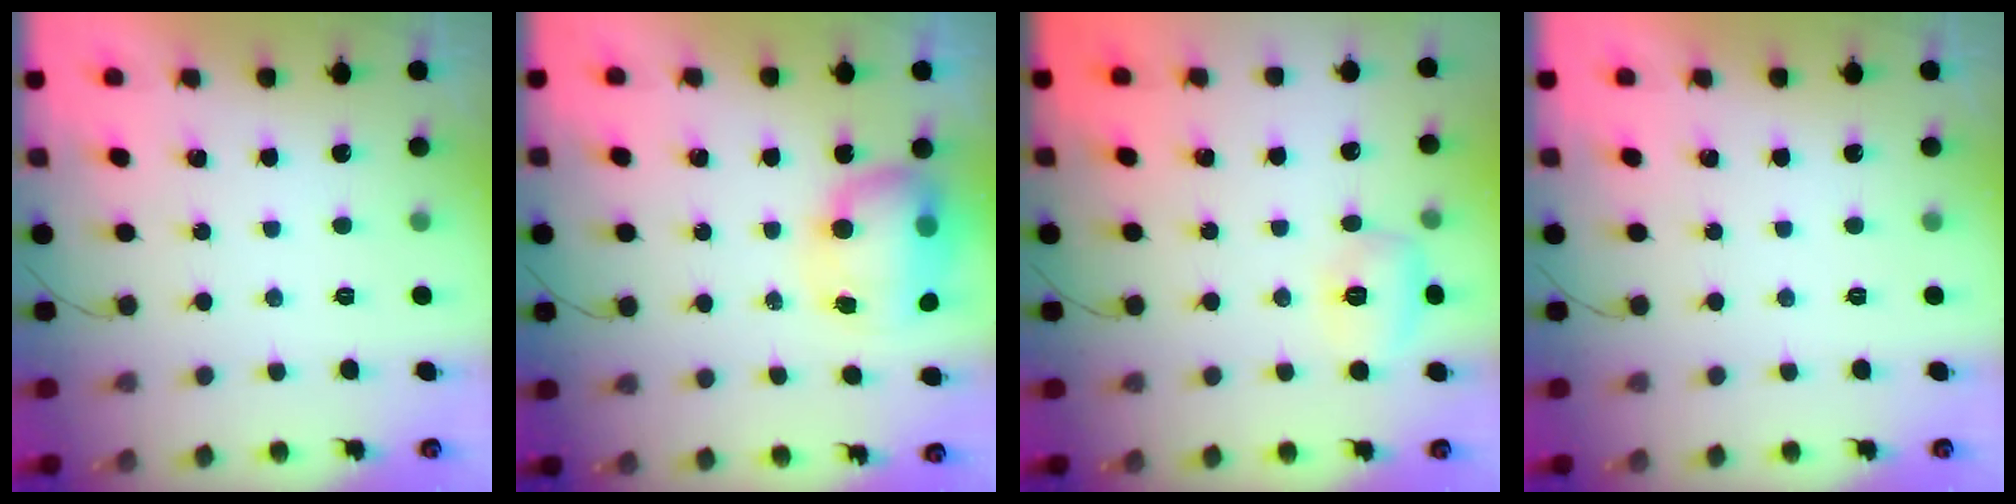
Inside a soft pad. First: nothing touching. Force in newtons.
{"total": 9.1, "press": 8.9, "slide": 1.8}
{"total": 6.8, "press": 6.6, "slide": 1.7}
{"total": 0.0}